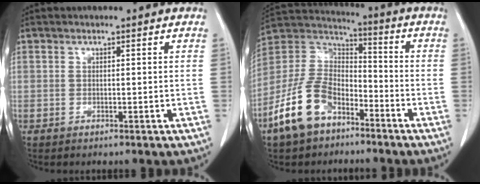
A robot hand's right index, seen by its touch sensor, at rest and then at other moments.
{"total": 13.5, "force": [-7.7, 7.7, 8.0], "torque": [-0.183, 0.010, -0.152]}